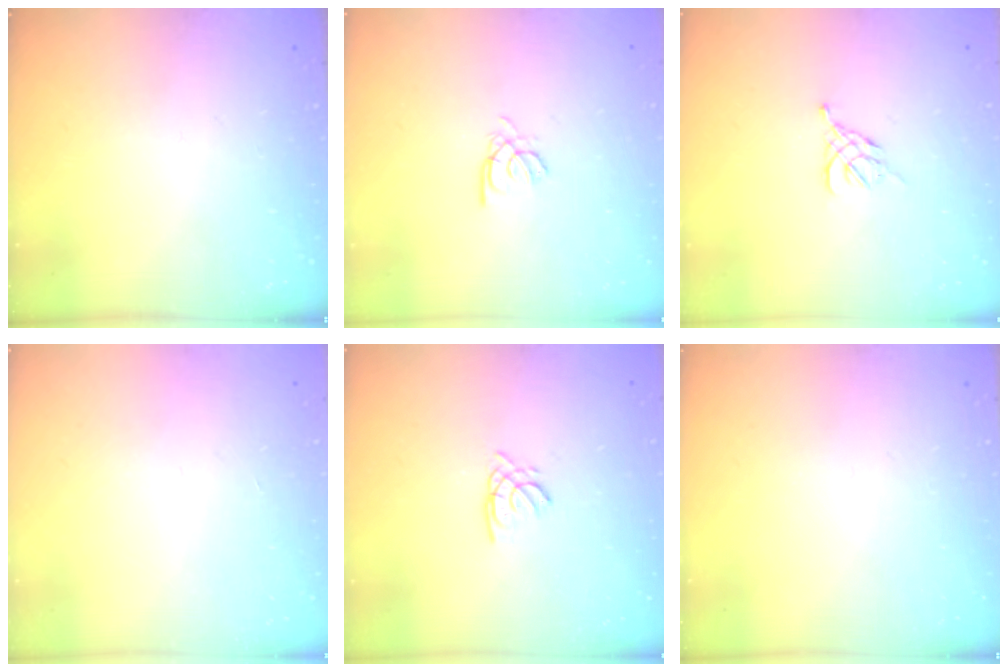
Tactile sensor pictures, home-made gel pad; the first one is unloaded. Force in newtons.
{"total": 2.4, "press": 2.4, "slide": 0.4}
{"total": 4.7, "press": 4.6, "slide": 0.7}
{"total": 1.0, "press": 0.9, "slide": 0.2}
{"total": 1.6, "press": 1.5, "slide": 0.4}
{"total": 0.0}